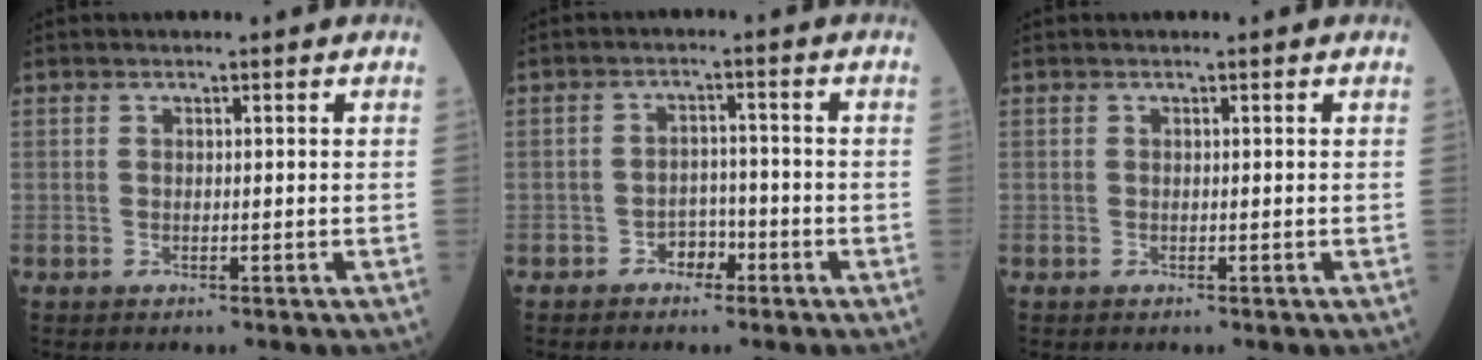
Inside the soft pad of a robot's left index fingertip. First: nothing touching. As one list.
[{"total": 3.0, "force": [-2.0, 1.8, 1.3], "torque": [-0.018, 0.008, -0.033]}, {"total": 0.0}]